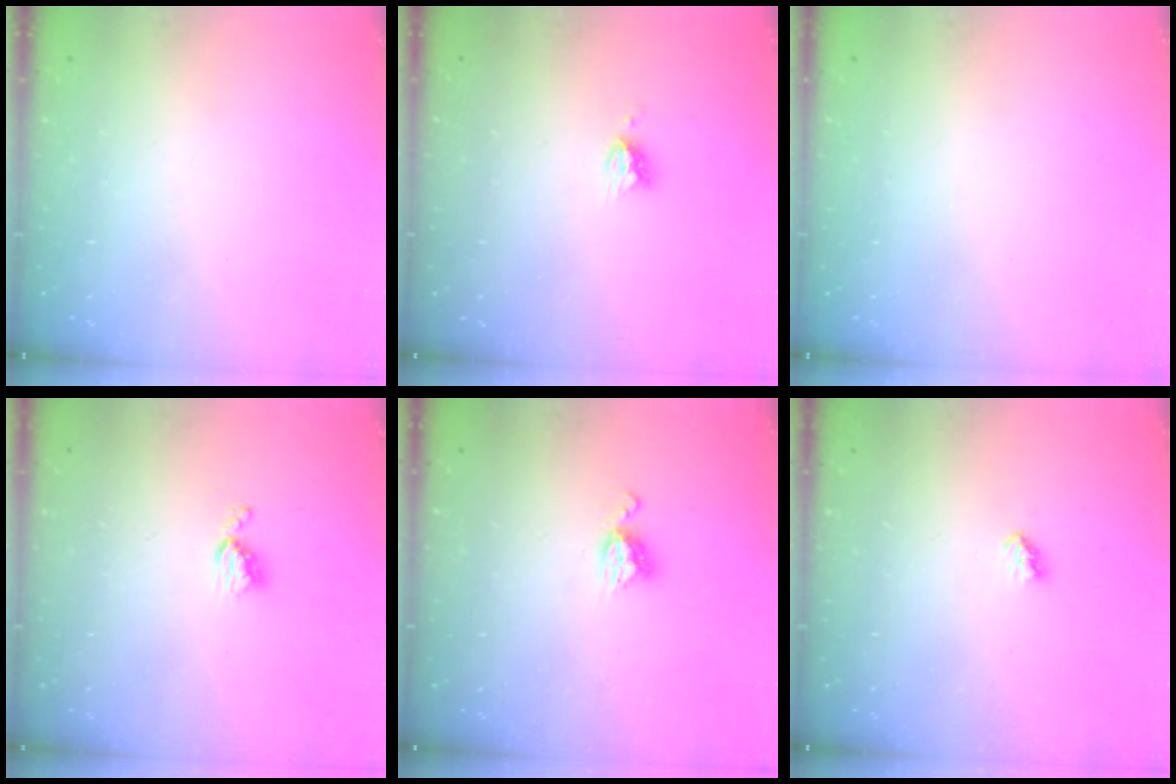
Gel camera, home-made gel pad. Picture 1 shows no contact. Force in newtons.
{"total": 4.7, "press": 4.6, "slide": 0.4}
{"total": 0.0}
{"total": 5.1, "press": 5.1, "slide": 0.7}
{"total": 6.0, "press": 6.0, "slide": 0.4}
{"total": 2.6, "press": 2.6, "slide": 0.4}